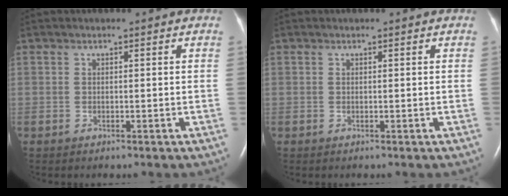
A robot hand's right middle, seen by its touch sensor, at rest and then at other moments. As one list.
[{"total": 0.0}]